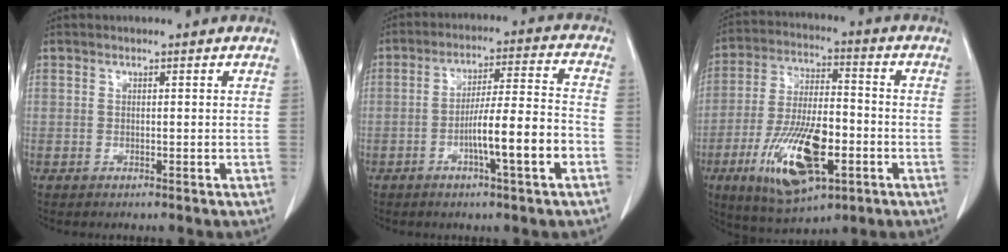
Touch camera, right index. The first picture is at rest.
{"total": 10.6, "force": [-3.9, 0.2, 9.9], "torque": [-0.163, 0.008, -0.063]}
{"total": 16.1, "force": [-5.9, 5.6, 14.0], "torque": [-0.272, -0.008, -0.093]}